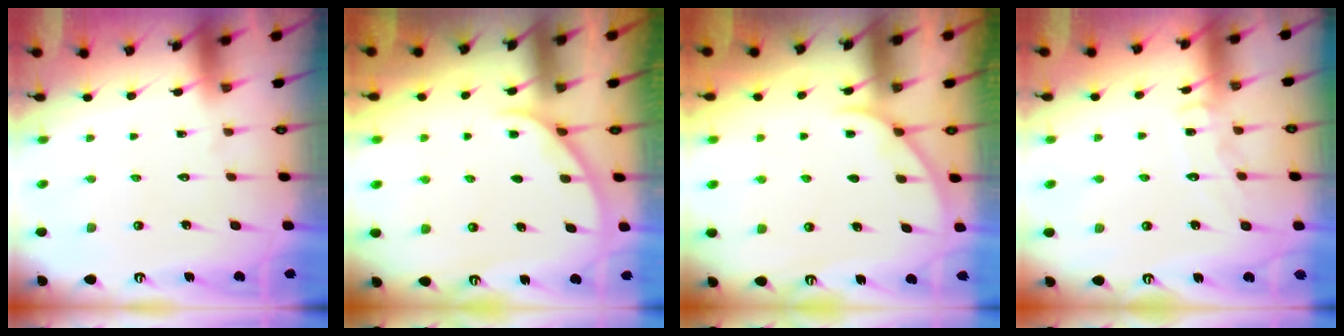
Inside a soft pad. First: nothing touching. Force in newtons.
{"total": 1.8, "press": 1.7, "slide": 0.3}
{"total": 2.3, "press": 2.2, "slide": 0.3}
{"total": 8.5, "press": 8.5, "slide": 0.6}